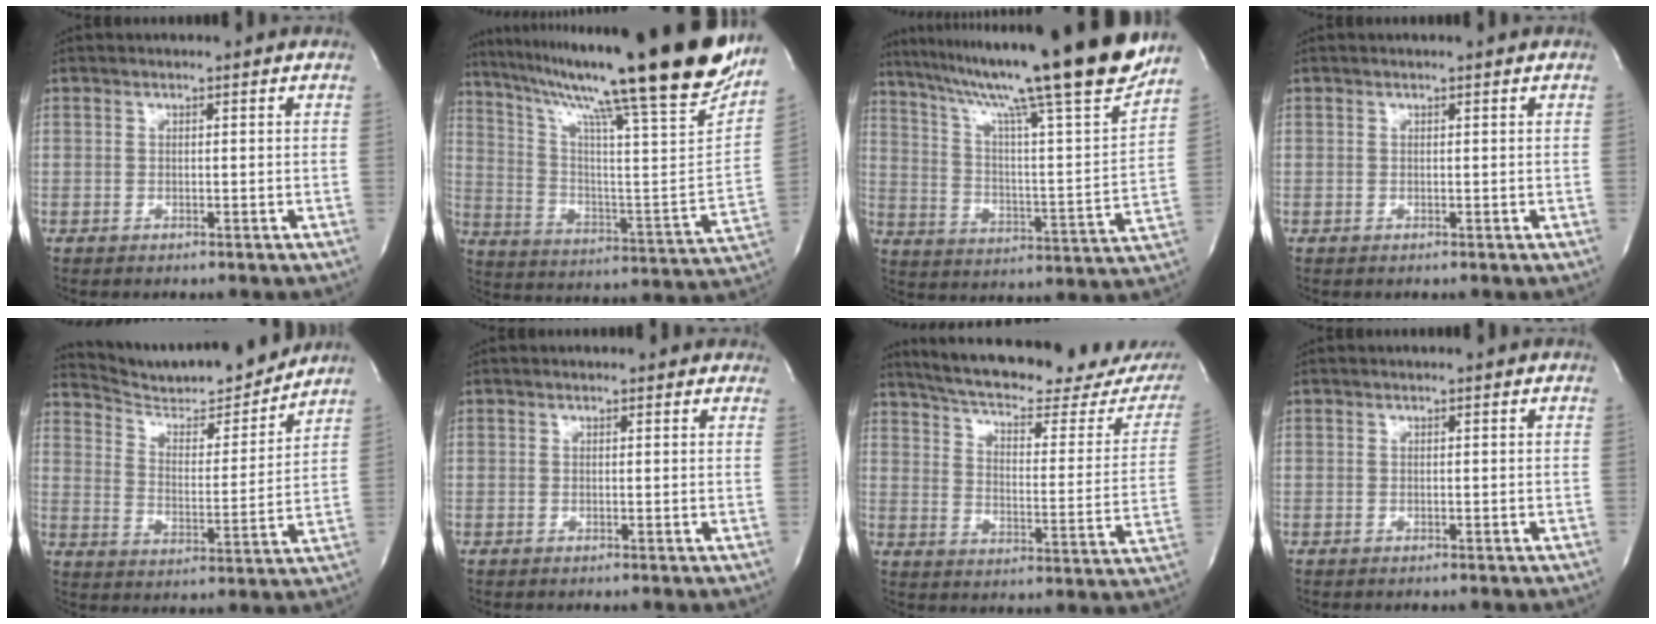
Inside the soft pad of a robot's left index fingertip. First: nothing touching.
{"total": 32.2, "force": [24.6, 0.6, 20.7], "torque": [-0.321, -0.065, 0.352]}
{"total": 25.5, "force": [20.5, -0.8, 15.0], "torque": [-0.249, -0.035, 0.301]}
{"total": 0.0}
{"total": 15.3, "force": [14.6, 1.2, 4.2], "torque": [-0.073, -0.017, 0.229]}
{"total": 2.7, "force": [2.3, 1.1, 1.0], "torque": [-0.013, 0.008, 0.015]}
{"total": 26.0, "force": [22.6, 5.1, 11.8], "torque": [-0.183, -0.044, 0.282]}
{"total": 0.0}